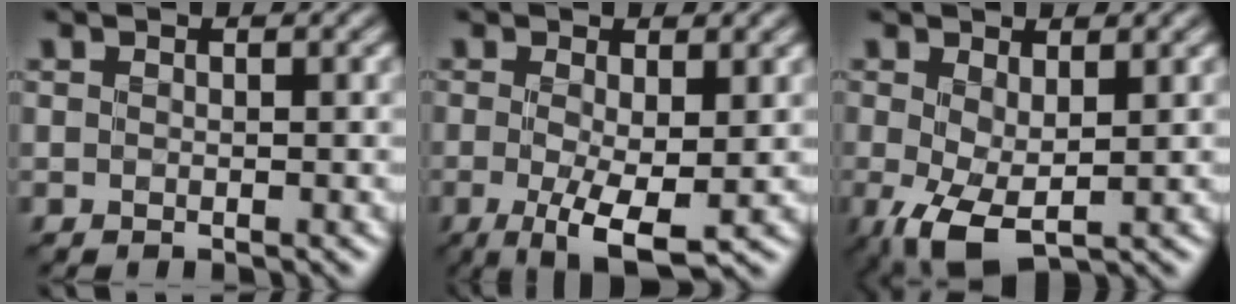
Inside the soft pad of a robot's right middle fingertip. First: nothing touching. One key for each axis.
{"total": 4.6, "fx": -0.9, "fy": 1.0, "fz": 4.4, "tx": -0.081, "ty": -0.016, "tz": -0.016}
{"total": 4.3, "fx": -0.6, "fy": 1.9, "fz": 3.7, "tx": -0.090, "ty": -0.007, "tz": -0.011}